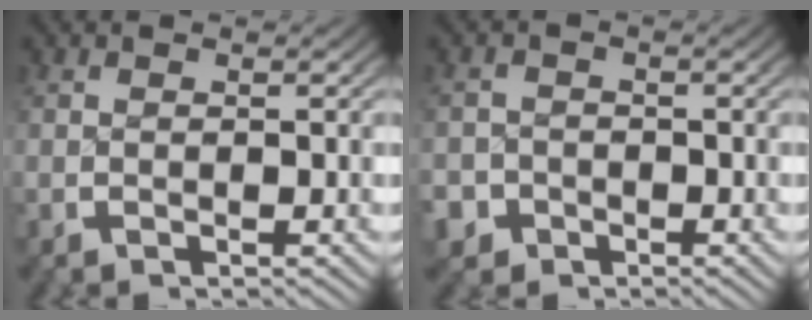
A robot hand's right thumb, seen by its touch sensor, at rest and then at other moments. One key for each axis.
{"total": 3.6, "fx": -2.3, "fy": 2.7, "fz": 0.2, "tx": -0.009, "ty": -0.021, "tz": -0.035}